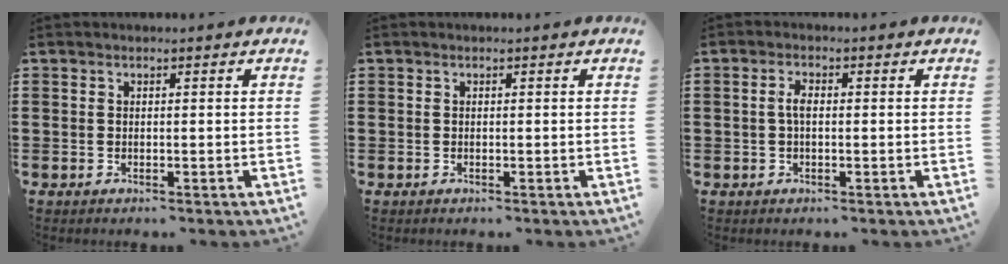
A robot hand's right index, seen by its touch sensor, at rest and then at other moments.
{"total": 0.0}
{"total": 2.3, "force": [-0.1, 0.9, 2.1], "torque": [-0.041, 0.000, -0.003]}